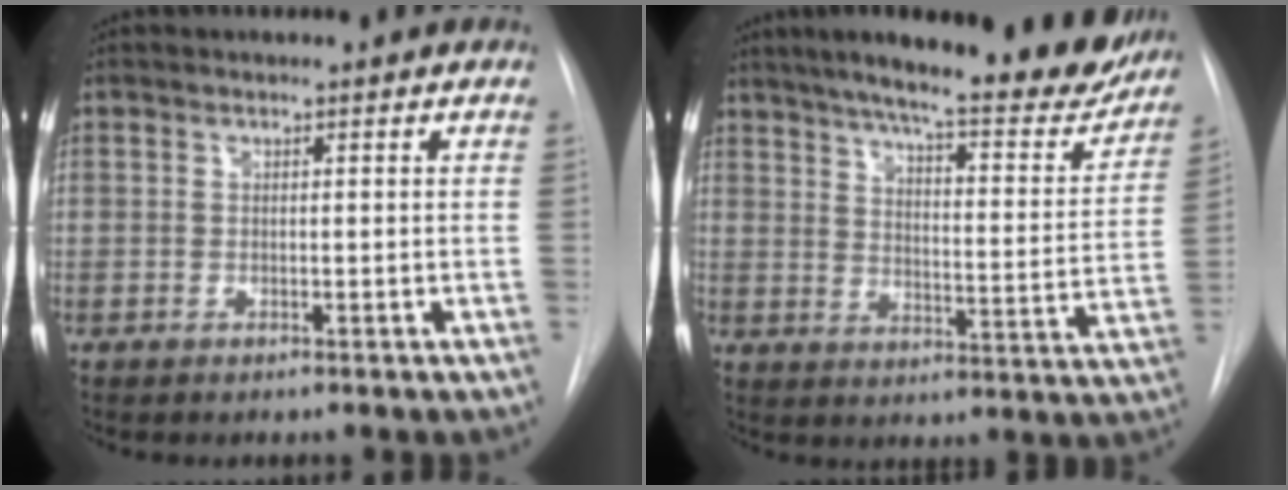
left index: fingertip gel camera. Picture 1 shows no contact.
{"total": 24.5, "force": [20.7, 4.2, 12.4], "torque": [-0.181, -0.036, 0.260]}